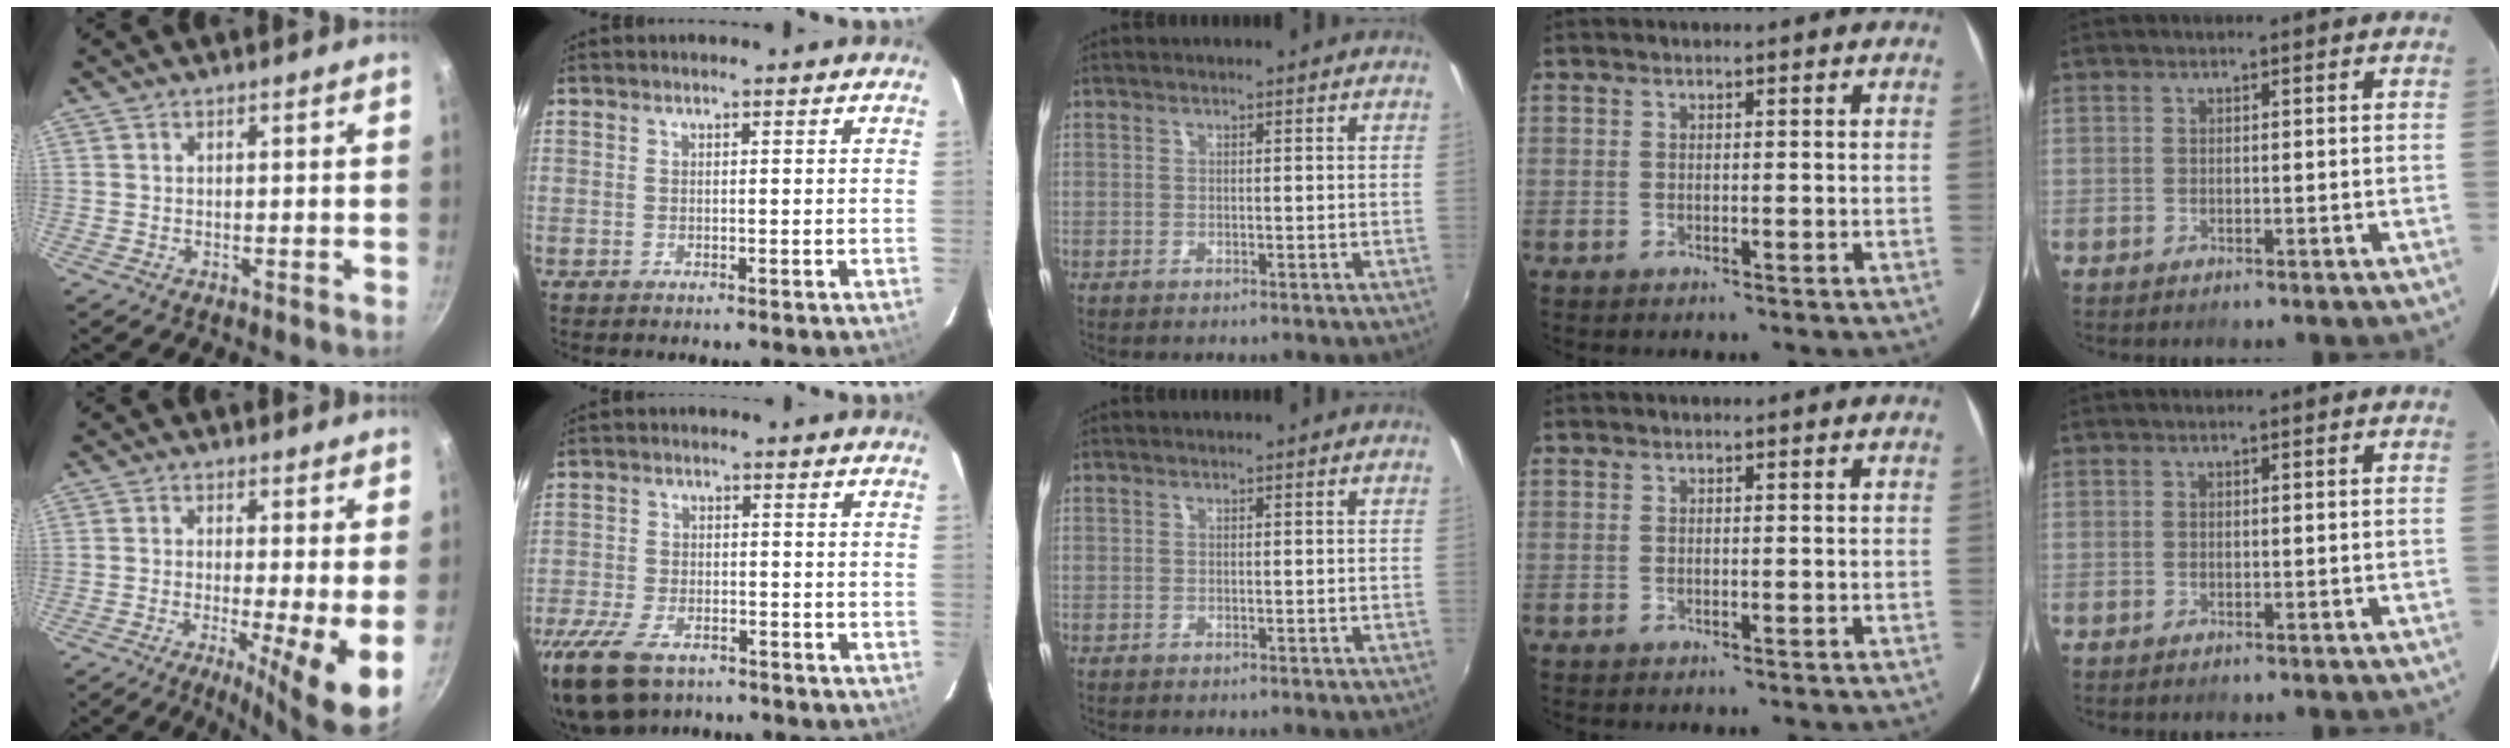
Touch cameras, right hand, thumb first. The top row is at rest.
{"thumb": {"total": 8.5, "force": [-1.3, 1.1, 8.4], "torque": [-0.126, -0.012, -0.022]}, "index": {"total": 13.1, "force": [-9.0, 6.6, 6.8], "torque": [-0.181, -0.029, -0.162]}}